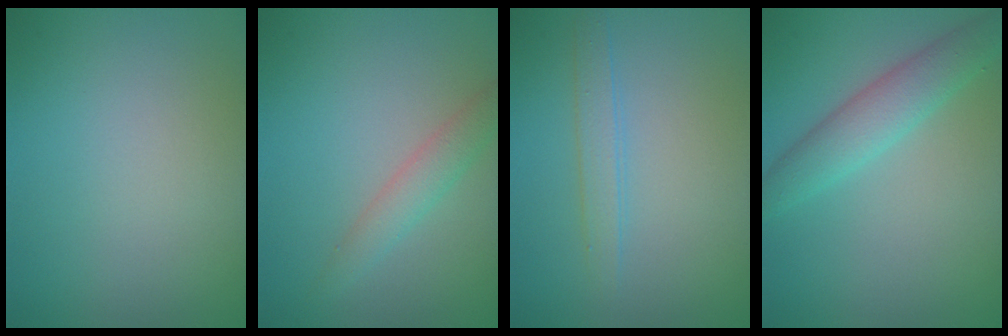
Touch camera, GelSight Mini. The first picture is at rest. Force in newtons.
{"total": 2.1, "press": 2.1, "slide": 0.0}
{"total": 1.7, "press": 1.7, "slide": 0.1}
{"total": 3.5, "press": 3.5, "slide": 0.1}